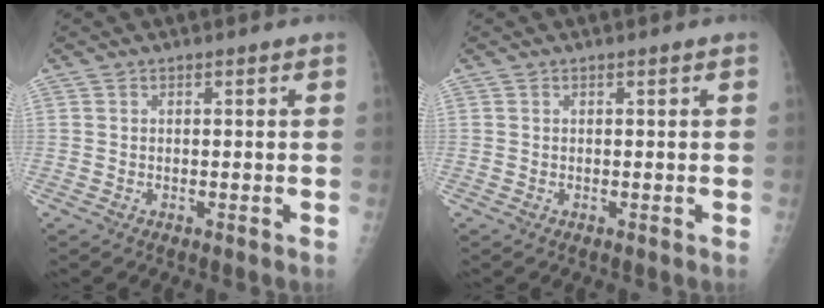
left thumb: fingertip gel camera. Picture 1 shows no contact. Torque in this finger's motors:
{"motor_torque": [0.00, 0.00, -0.02, 0.02, 0.00]}